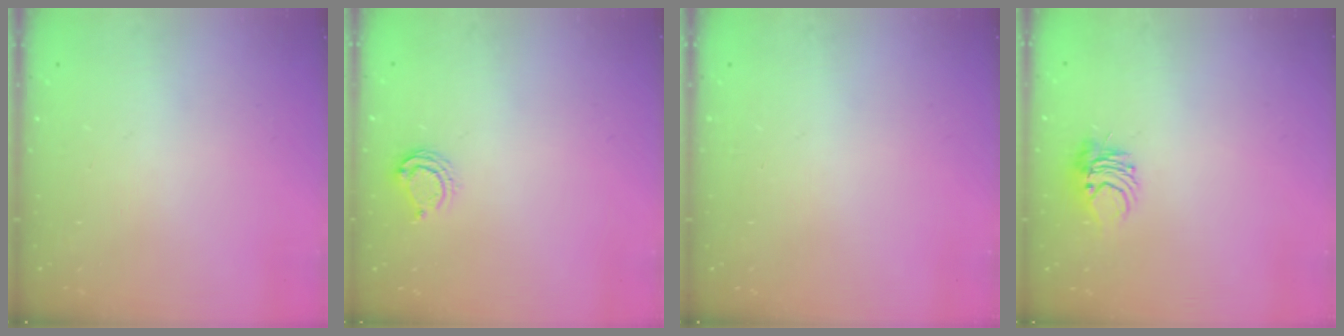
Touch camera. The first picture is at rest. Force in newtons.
{"total": 6.3, "press": 6.3, "slide": 0.5}
{"total": 0.0}
{"total": 6.0, "press": 6.0, "slide": 0.6}